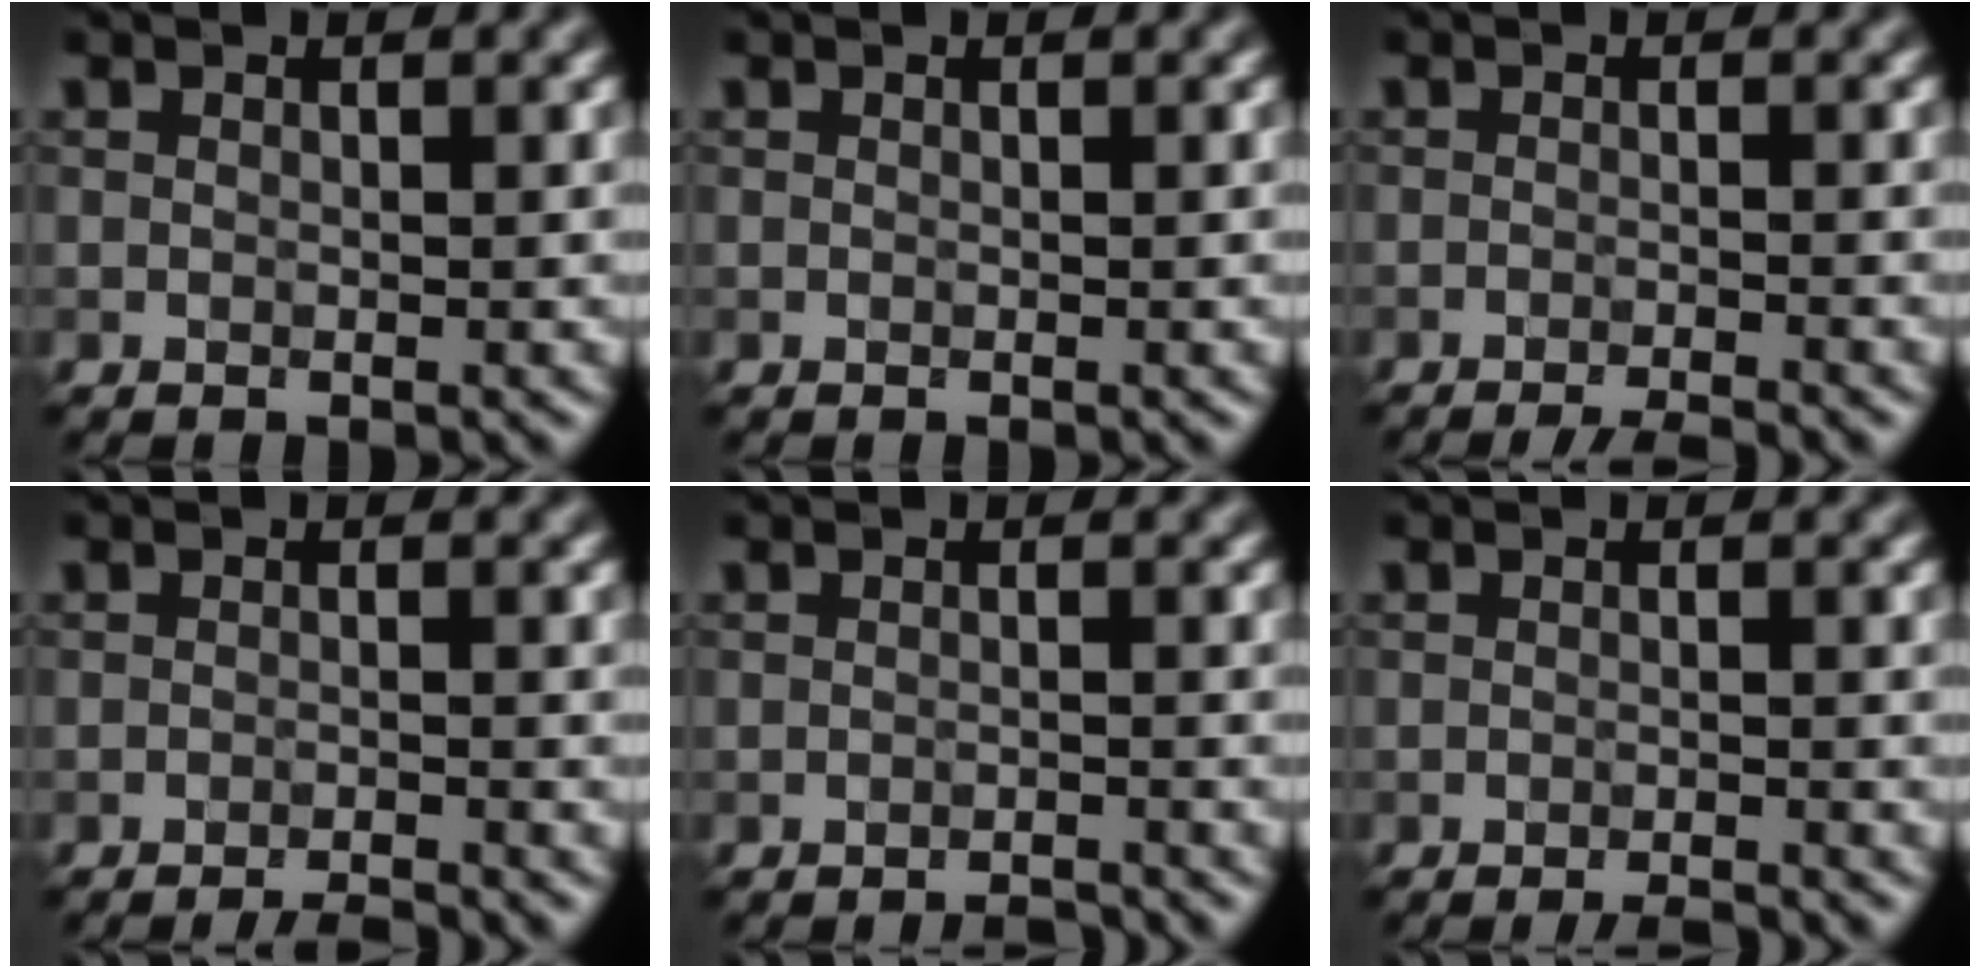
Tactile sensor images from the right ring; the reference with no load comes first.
{"total": 0.0}
{"total": 3.4, "force": [-2.9, 0.4, 1.8], "torque": [-0.025, -0.006, -0.048]}
{"total": 3.0, "force": [-2.6, 0.3, 1.4], "torque": [-0.020, -0.004, -0.044]}
{"total": 1.8, "force": [-1.6, 0.2, 0.7], "torque": [0.002, 0.000, -0.028]}
{"total": 2.5, "force": [-2.0, 0.3, 1.4], "torque": [-0.016, -0.003, -0.036]}